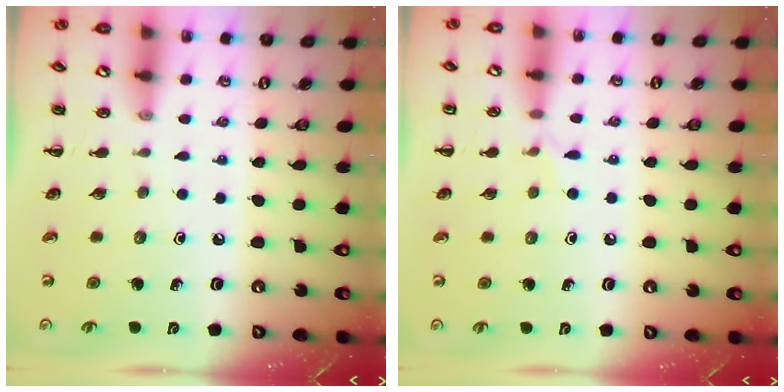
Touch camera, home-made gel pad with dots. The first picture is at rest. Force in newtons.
{"total": 3.8, "press": 3.6, "slide": 1.3}